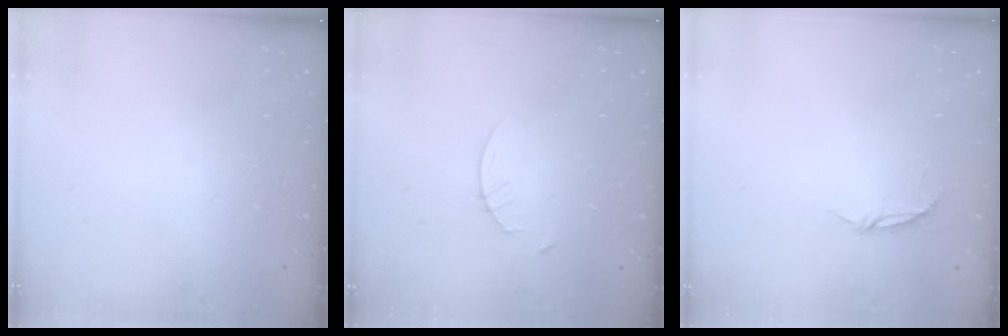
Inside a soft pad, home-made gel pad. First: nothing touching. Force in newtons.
{"total": 2.9, "press": 2.9, "slide": 0.4}
{"total": 3.3, "press": 3.3, "slide": 0.3}